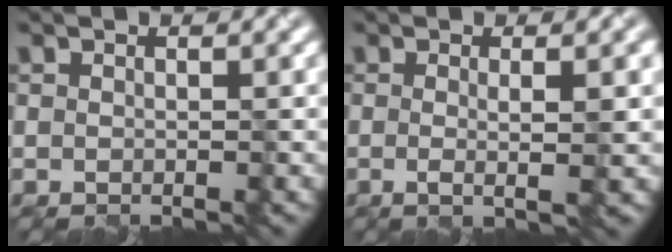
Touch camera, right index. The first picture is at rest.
{"total": 3.8, "force": [0.0, 1.0, 3.7], "torque": [-0.049, 0.003, -0.002]}